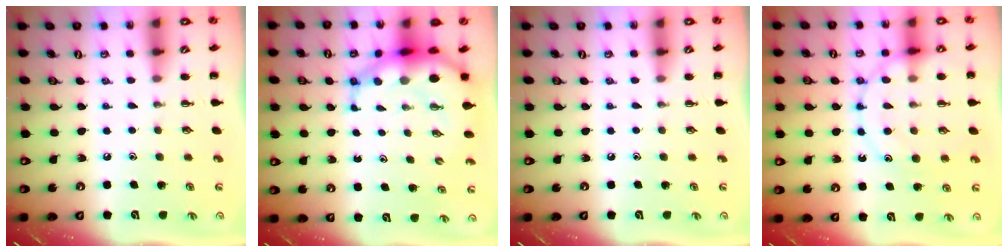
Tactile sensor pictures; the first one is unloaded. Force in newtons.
{"total": 8.5, "press": 8.2, "slide": 2.1}
{"total": 0.0}
{"total": 13.8, "press": 13.7, "slide": 1.7}